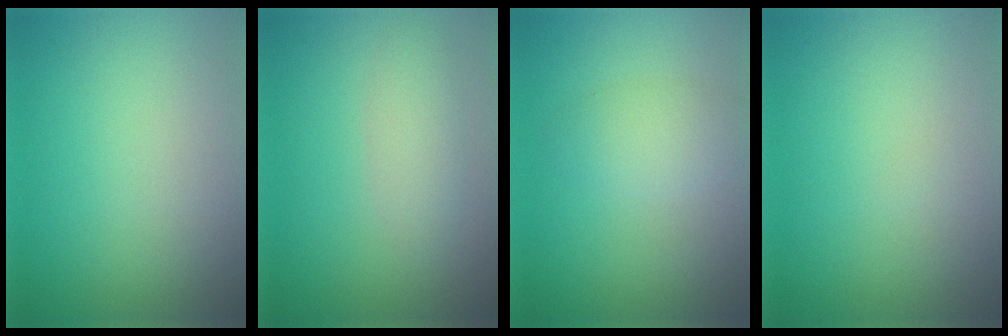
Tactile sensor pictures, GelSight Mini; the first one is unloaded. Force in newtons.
{"total": 2.1, "press": 2.1, "slide": 0.1}
{"total": 2.6, "press": 2.6, "slide": 0.1}
{"total": 0.0}